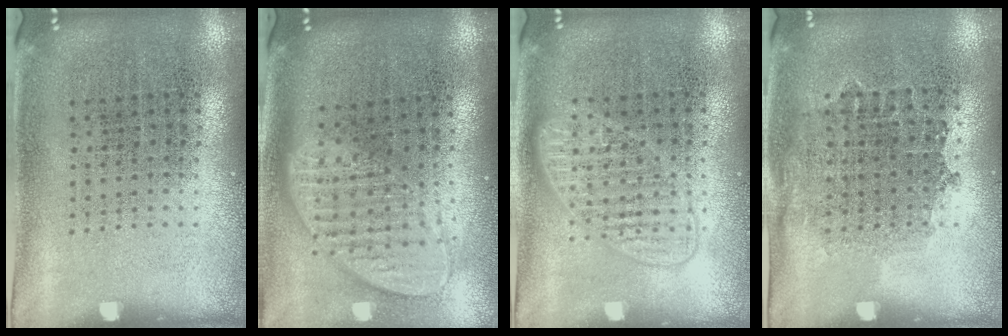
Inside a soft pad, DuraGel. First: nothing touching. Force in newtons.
{"total": 2.0, "press": 1.5, "slide": 1.2}
{"total": 1.5, "press": 1.4, "slide": 0.2}
{"total": 0.8, "press": 0.7, "slide": 0.4}